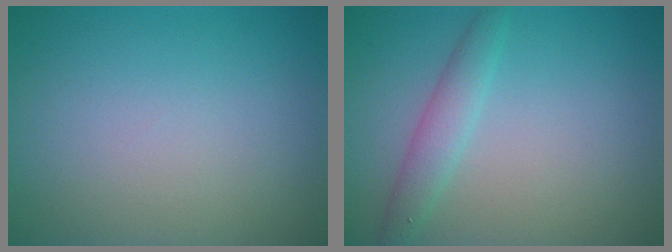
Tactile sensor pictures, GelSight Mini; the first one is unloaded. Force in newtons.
{"total": 2.3, "press": 2.3, "slide": 0.0}